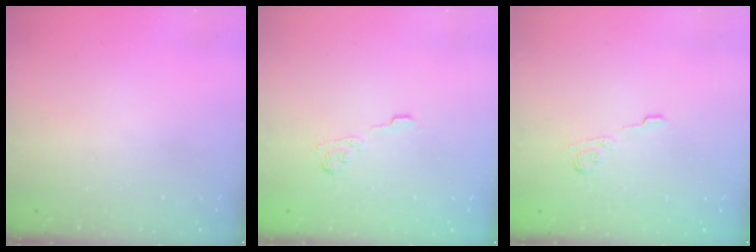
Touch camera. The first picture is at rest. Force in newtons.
{"total": 3.8, "press": 3.6, "slide": 1.3}
{"total": 3.8, "press": 3.6, "slide": 1.3}